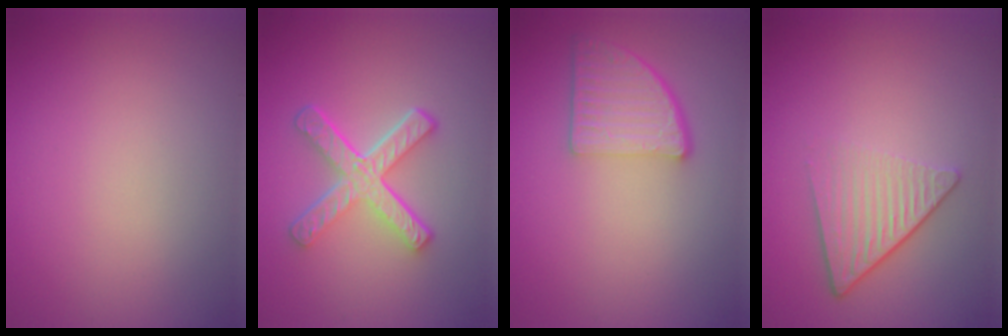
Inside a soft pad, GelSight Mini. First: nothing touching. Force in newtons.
{"total": 5.3, "press": 3.7, "slide": 3.8}
{"total": 4.5, "press": 3.4, "slide": 2.9}
{"total": 4.6, "press": 2.8, "slide": 3.7}